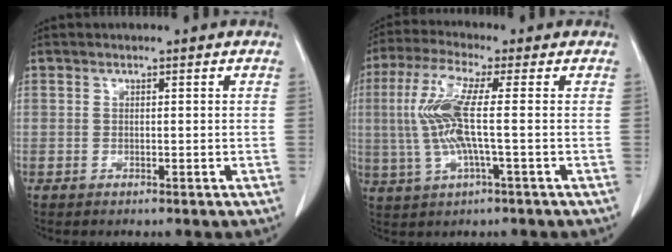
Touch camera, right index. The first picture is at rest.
{"total": 9.5, "force": [0.3, 1.1, 9.4], "torque": [-0.211, 0.012, 0.001]}